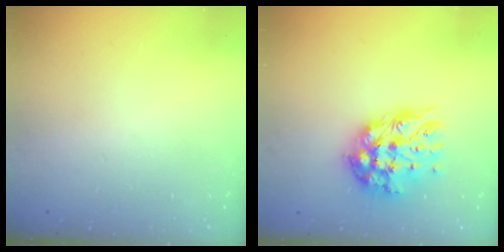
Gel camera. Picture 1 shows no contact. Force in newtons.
{"total": 15.0, "press": 15.0, "slide": 1.3}